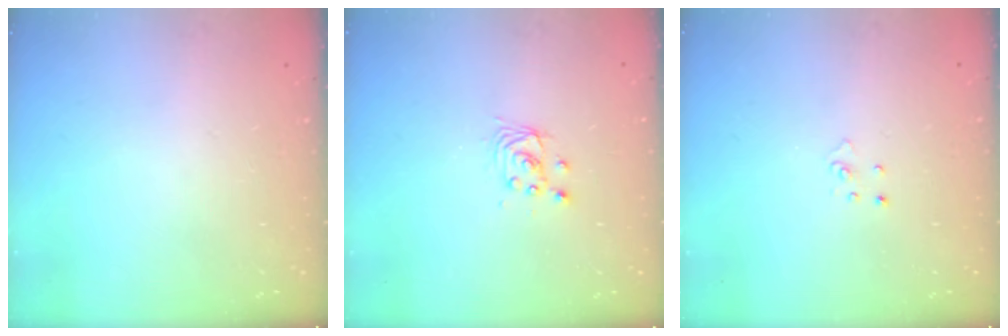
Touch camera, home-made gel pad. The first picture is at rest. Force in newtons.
{"total": 2.9, "press": 2.9, "slide": 0.0}
{"total": 3.0, "press": 2.9, "slide": 0.3}